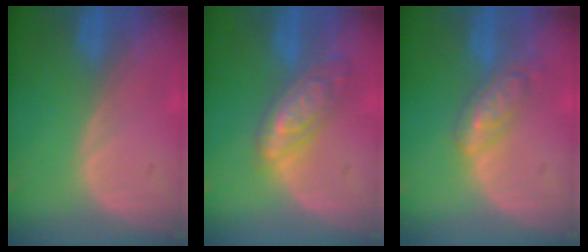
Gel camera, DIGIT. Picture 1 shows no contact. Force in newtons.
{"total": 7.1, "press": 7.0, "slide": 0.6}
{"total": 5.9, "press": 5.2, "slide": 2.9}